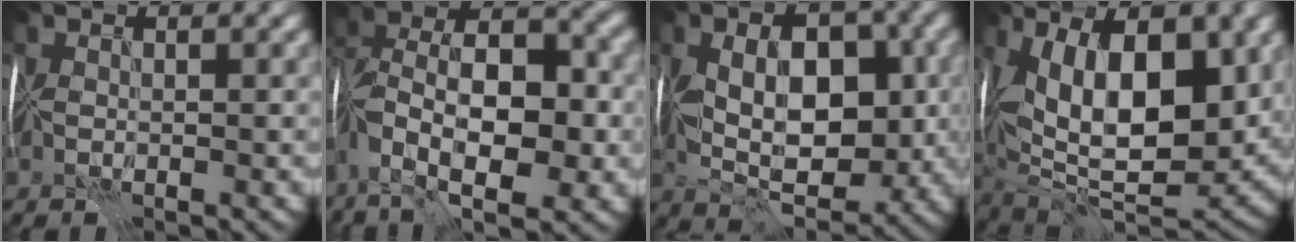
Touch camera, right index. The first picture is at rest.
{"total": 11.2, "force": [-3.1, 6.2, 8.8], "torque": [-0.159, 0.013, -0.061]}
{"total": 9.2, "force": [0.2, 5.0, 7.6], "torque": [-0.125, -0.004, 0.006]}
{"total": 14.8, "force": [2.9, 6.6, 12.9], "torque": [-0.179, 0.003, 0.056]}